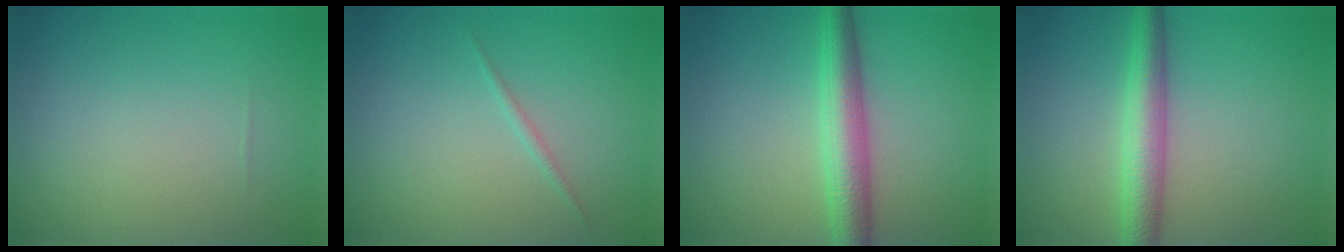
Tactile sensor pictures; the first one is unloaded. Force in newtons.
{"total": 0.6, "press": 0.6, "slide": 0.0}
{"total": 4.6, "press": 4.6, "slide": 0.1}
{"total": 4.2, "press": 4.2, "slide": 0.0}